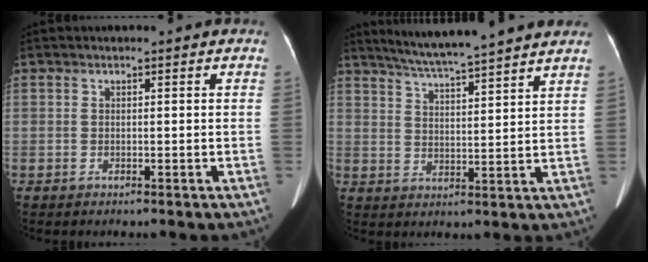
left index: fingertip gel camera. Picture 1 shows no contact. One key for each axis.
{"total": 13.3, "fx": 11.7, "fy": -0.5, "fz": 6.3, "tx": -0.111, "ty": 0.020, "tz": 0.169}